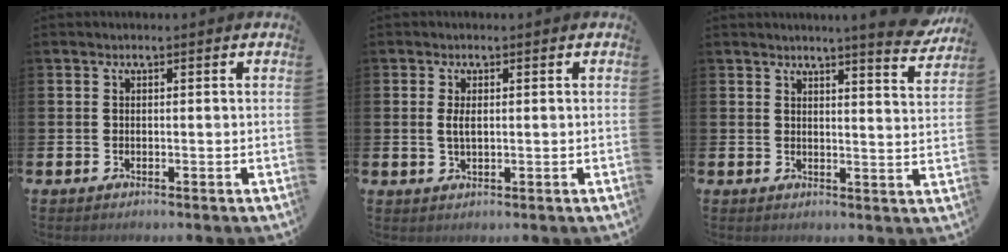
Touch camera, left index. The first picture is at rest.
{"total": 2.0, "force": [0.3, 0.9, 1.7], "torque": [-0.033, 0.004, 0.003]}
{"total": 5.5, "force": [5.1, -0.5, 2.1], "torque": [-0.024, -0.034, 0.083]}